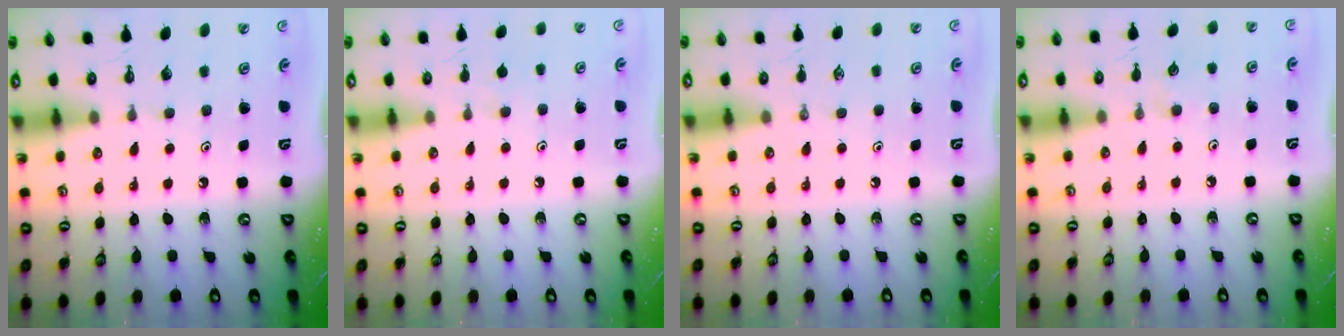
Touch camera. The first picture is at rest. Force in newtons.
{"total": 2.5, "press": 2.5, "slide": 0.4}
{"total": 0.0}
{"total": 1.9, "press": 1.8, "slide": 0.3}